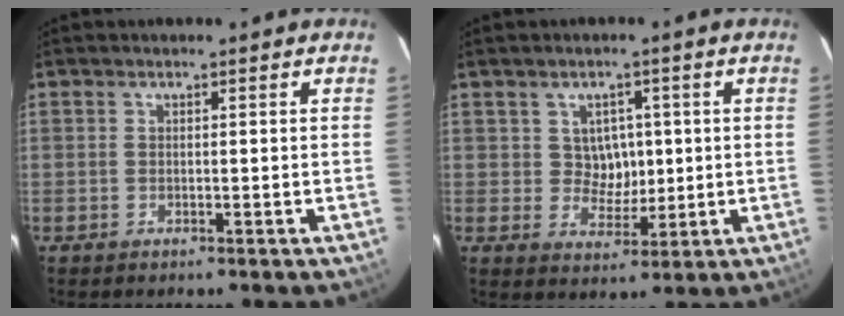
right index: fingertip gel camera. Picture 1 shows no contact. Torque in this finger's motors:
{"motor_torque": [-0.13, 0.03, -0.01, 0.00]}